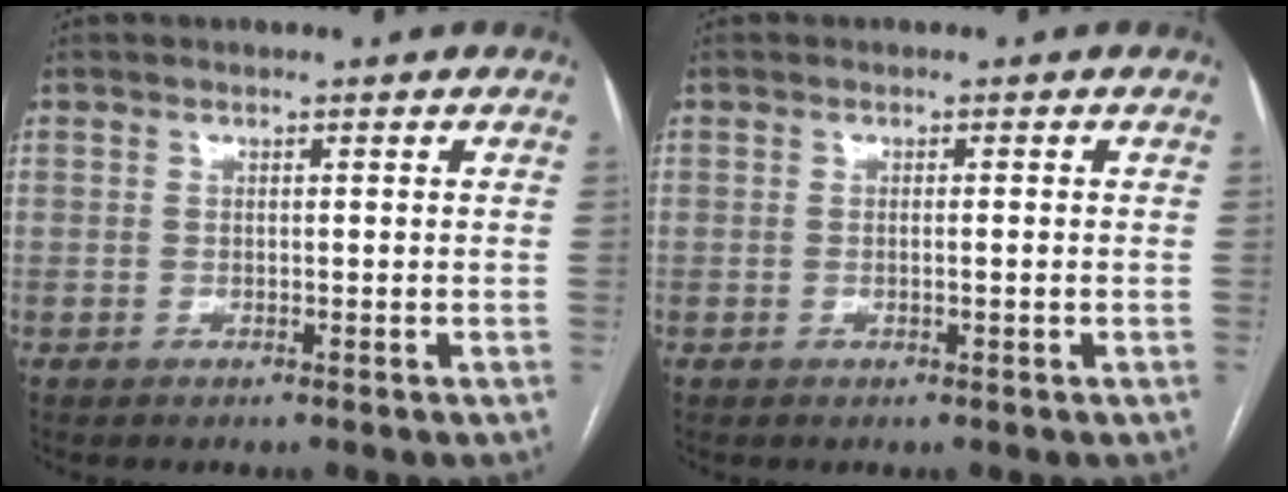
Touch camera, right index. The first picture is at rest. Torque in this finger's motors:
{"motor_torque": [-0.15, -0.10, -0.04, 0.00]}